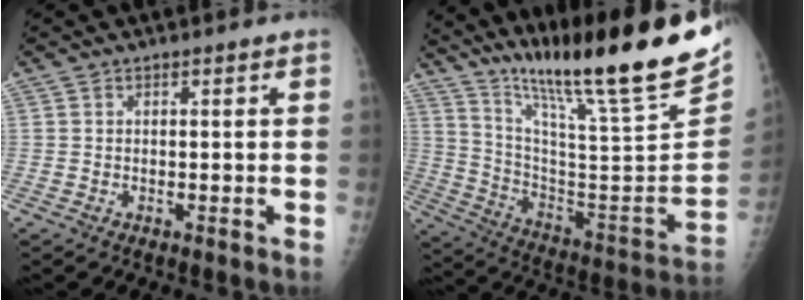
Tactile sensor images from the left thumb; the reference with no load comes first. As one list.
[{"total": 29.1, "force": [22.7, 1.3, 18.2], "torque": [-0.273, -0.137, 0.358]}]